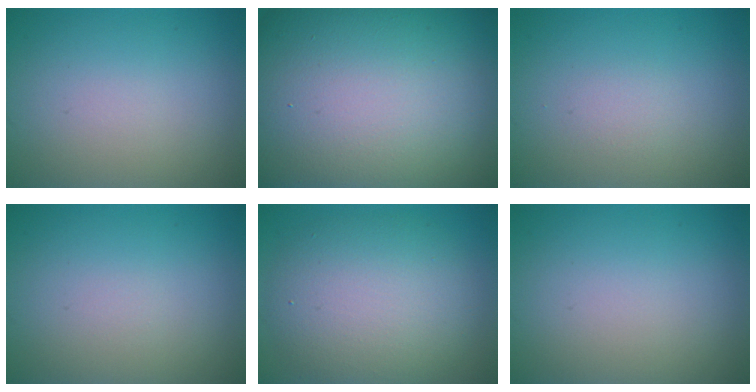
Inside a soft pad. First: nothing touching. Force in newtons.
{"total": 30.8, "press": 30.8, "slide": 1.1}
{"total": 0.7, "press": 0.7, "slide": 0.0}
{"total": 0.0}
{"total": 7.8, "press": 7.8, "slide": 0.1}
{"total": 0.0}